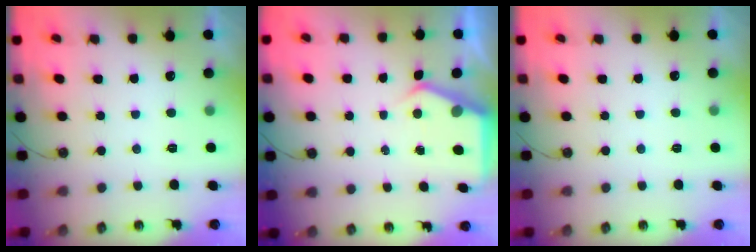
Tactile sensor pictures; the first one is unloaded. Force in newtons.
{"total": 4.4, "press": 4.3, "slide": 0.5}
{"total": 2.3, "press": 2.3, "slide": 0.4}